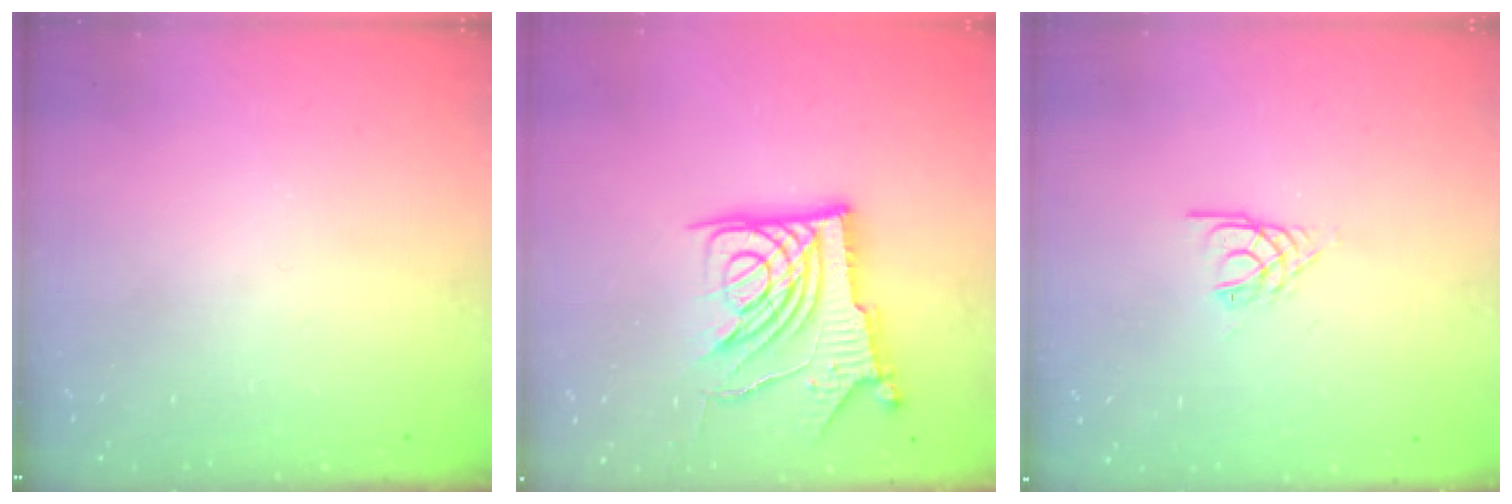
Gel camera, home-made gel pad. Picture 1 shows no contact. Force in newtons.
{"total": 14.8, "press": 14.7, "slide": 1.7}
{"total": 3.0, "press": 3.0, "slide": 0.5}